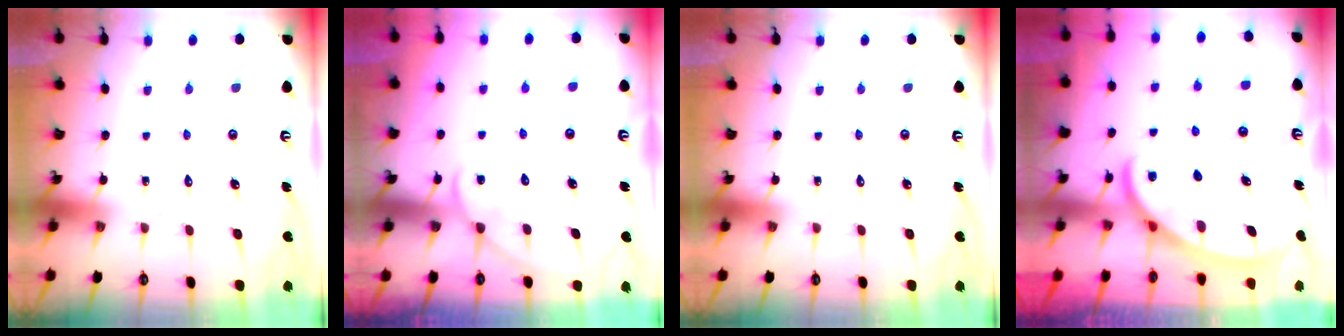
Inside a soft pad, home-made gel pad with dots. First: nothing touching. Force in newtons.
{"total": 4.6, "press": 4.6, "slide": 0.5}
{"total": 0.0}
{"total": 2.9, "press": 2.9, "slide": 0.3}